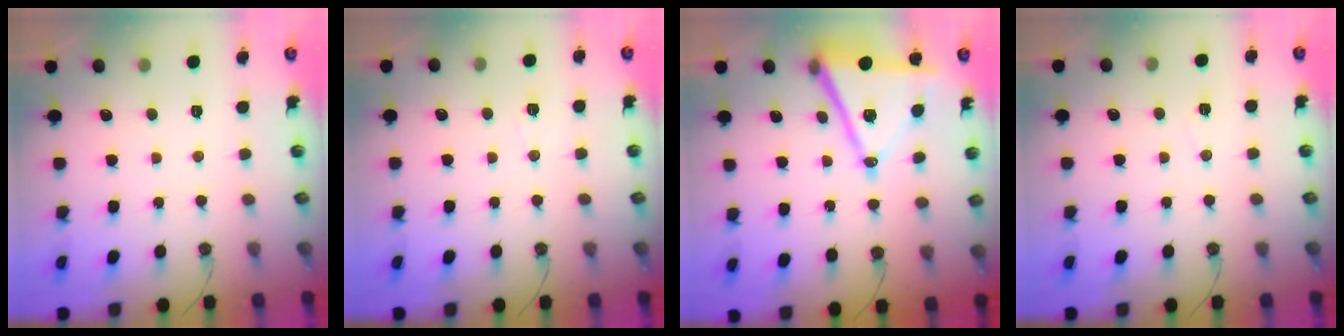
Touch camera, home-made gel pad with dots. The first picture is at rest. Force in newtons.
{"total": 3.7, "press": 3.5, "slide": 1.2}
{"total": 15.1, "press": 14.6, "slide": 3.7}
{"total": 4.5, "press": 3.4, "slide": 2.9}